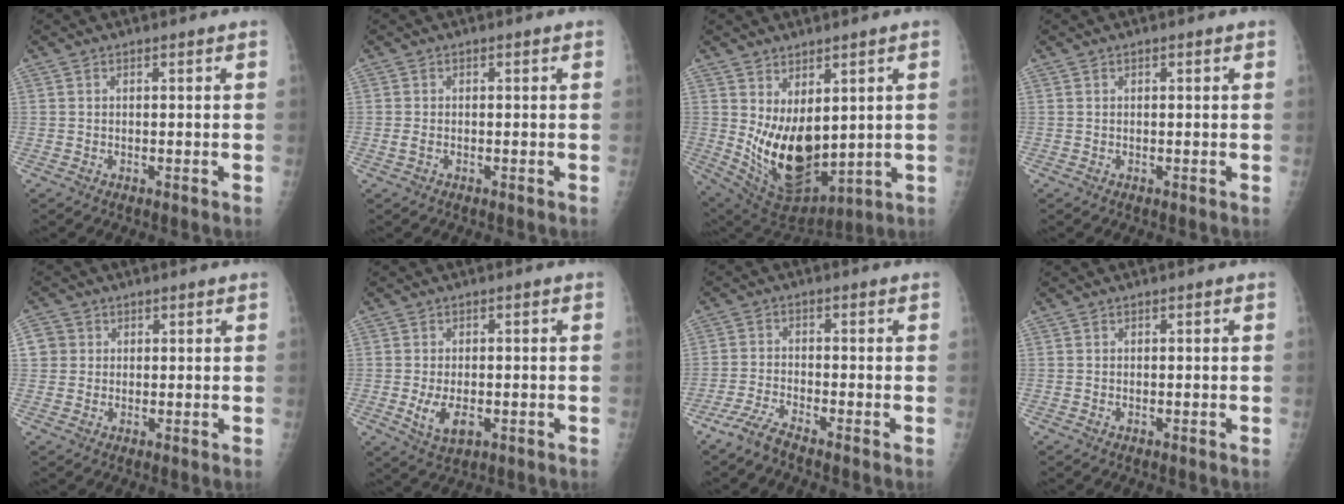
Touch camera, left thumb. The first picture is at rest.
{"total": 1.0, "force": [-0.5, 0.6, 0.7], "torque": [-0.023, -0.001, -0.008]}
{"total": 15.0, "force": [1.6, 8.5, 12.2], "torque": [-0.187, -0.040, 0.062]}
{"total": 0.5, "force": [0.2, 0.2, 0.4], "torque": [-0.003, 0.001, 0.002]}
{"total": 3.9, "force": [0.6, 3.8, 0.5], "torque": [0.012, 0.001, 0.011]}
{"total": 5.7, "force": [-1.4, 3.2, 4.5], "torque": [-0.081, -0.002, -0.017]}
{"total": 4.1, "force": [-3.8, 0.1, 1.6], "torque": [-0.048, 0.005, -0.084]}
{"total": 0.0}